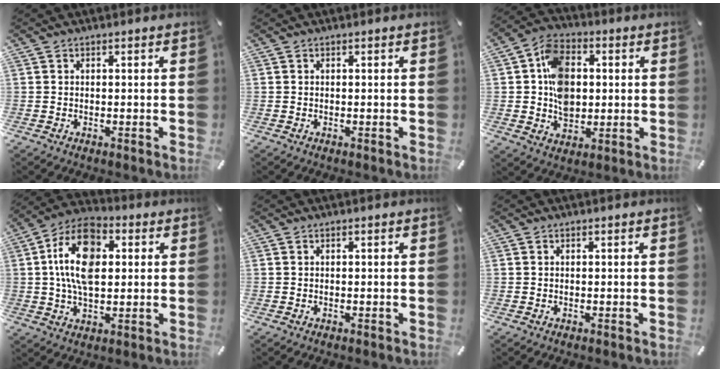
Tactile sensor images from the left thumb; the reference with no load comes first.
{"total": 0.0}
{"total": 11.7, "force": [0.7, 9.3, 7.2], "torque": [-0.130, 0.018, 0.018]}
{"total": 14.4, "force": [2.3, 8.8, 11.2], "torque": [-0.224, 0.006, 0.038]}
{"total": 0.0}
{"total": 0.0}